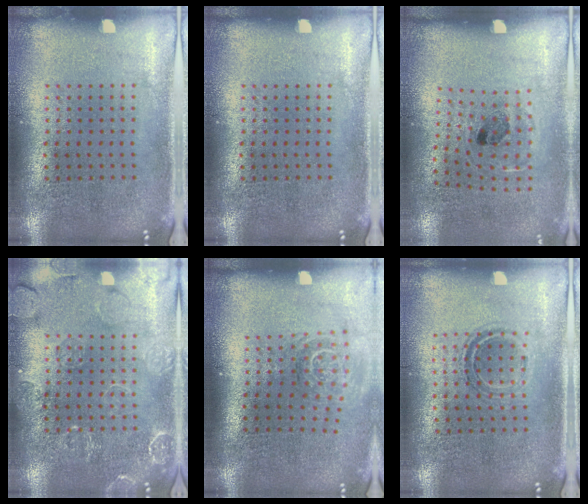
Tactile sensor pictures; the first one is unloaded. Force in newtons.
{"total": 0.0}
{"total": 1.1, "press": 0.8, "slide": 0.7}
{"total": 3.3, "press": 3.2, "slide": 0.4}
{"total": 1.7, "press": 1.1, "slide": 1.3}
{"total": 1.1, "press": 1.0, "slide": 0.5}